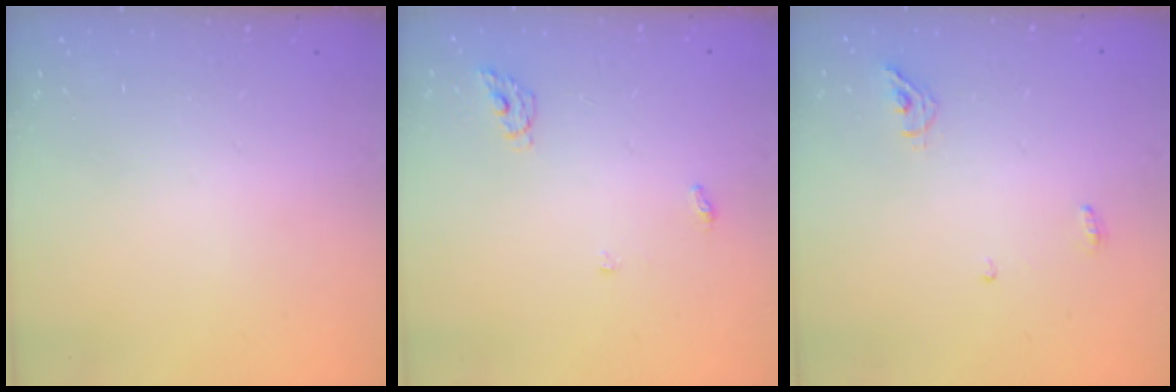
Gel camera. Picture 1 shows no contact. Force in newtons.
{"total": 5.0, "press": 5.0, "slide": 0.3}
{"total": 5.1, "press": 5.0, "slide": 0.8}